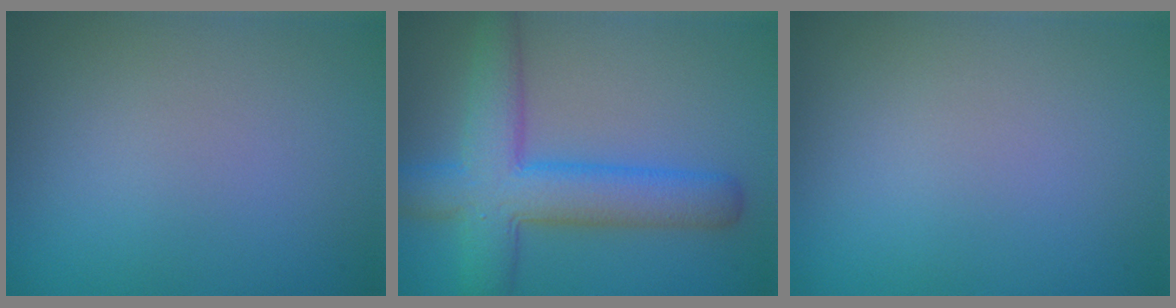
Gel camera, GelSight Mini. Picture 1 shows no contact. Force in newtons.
{"total": 7.4, "press": 7.4, "slide": 0.2}
{"total": 0.0}